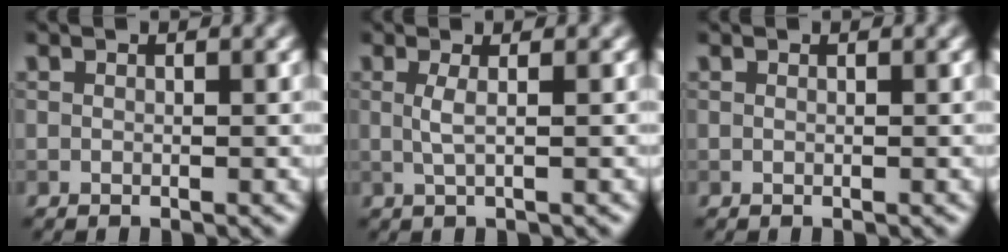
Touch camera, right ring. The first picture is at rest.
{"total": 1.9, "force": [0.2, 0.5, 1.8], "torque": [-0.033, 0.002, -0.001]}
{"total": 0.0}